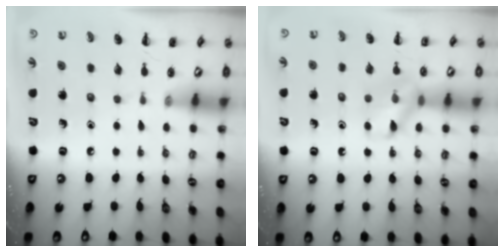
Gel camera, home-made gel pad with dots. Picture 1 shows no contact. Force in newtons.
{"total": 11.3, "press": 11.2, "slide": 1.0}